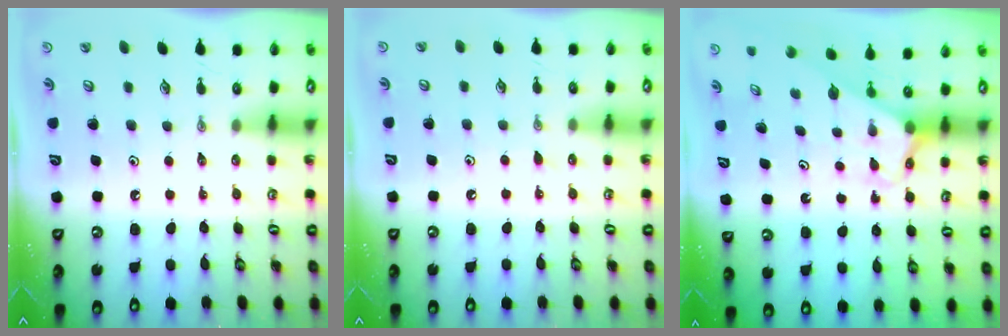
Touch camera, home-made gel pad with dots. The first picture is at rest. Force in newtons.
{"total": 4.3, "press": 4.3, "slide": 0.6}
{"total": 2.6, "press": 2.6, "slide": 0.1}